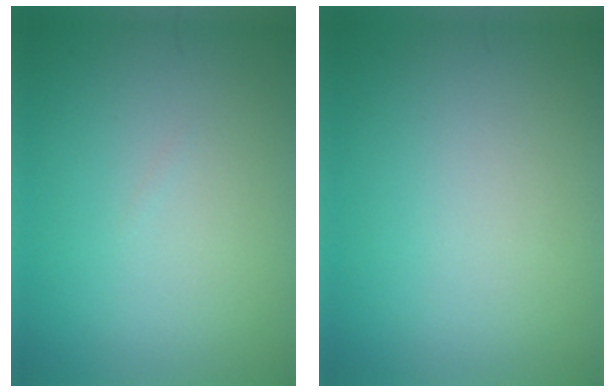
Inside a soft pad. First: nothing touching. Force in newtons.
{"total": 0.0}